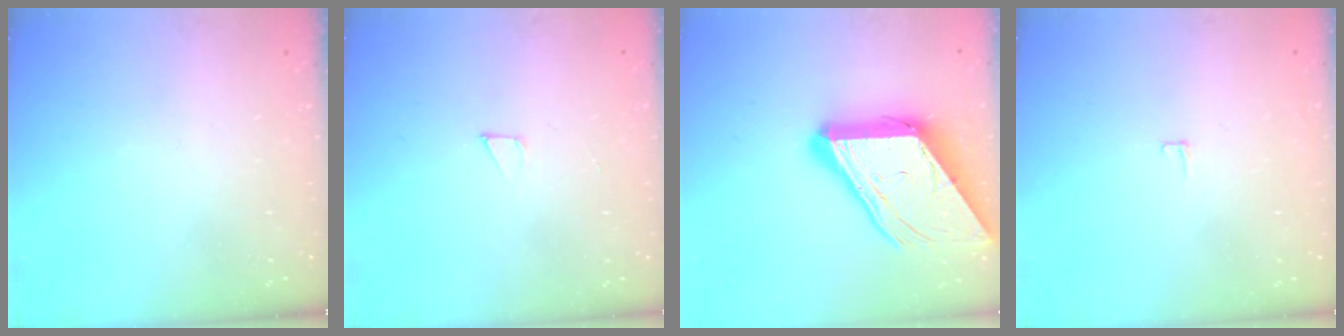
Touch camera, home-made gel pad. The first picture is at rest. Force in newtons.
{"total": 3.2, "press": 3.2, "slide": 0.2}
{"total": 19.0, "press": 18.8, "slide": 2.1}
{"total": 3.4, "press": 3.3, "slide": 0.3}